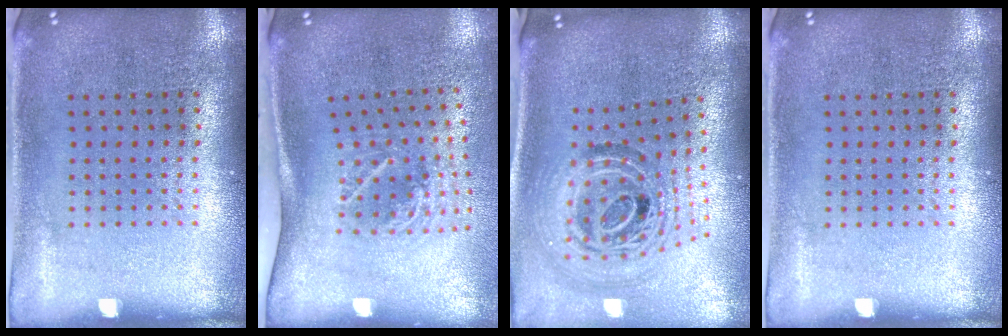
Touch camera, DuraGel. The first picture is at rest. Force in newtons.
{"total": 2.0, "press": 1.3, "slide": 1.5}
{"total": 1.9, "press": 1.5, "slide": 1.0}
{"total": 0.0}